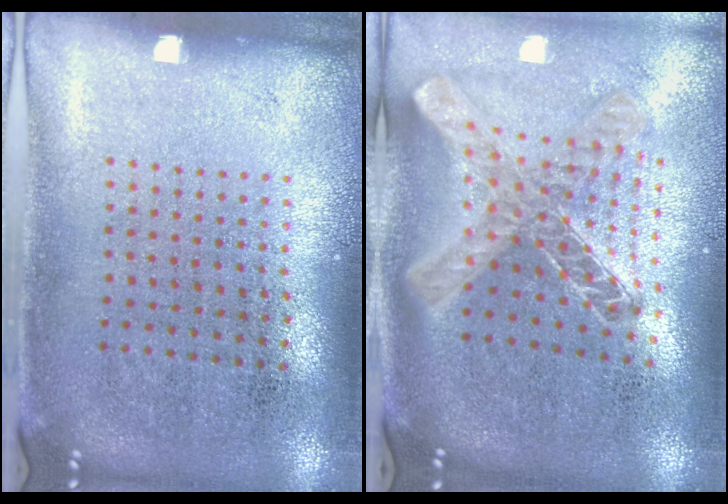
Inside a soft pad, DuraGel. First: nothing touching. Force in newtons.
{"total": 1.6, "press": 1.4, "slide": 0.8}